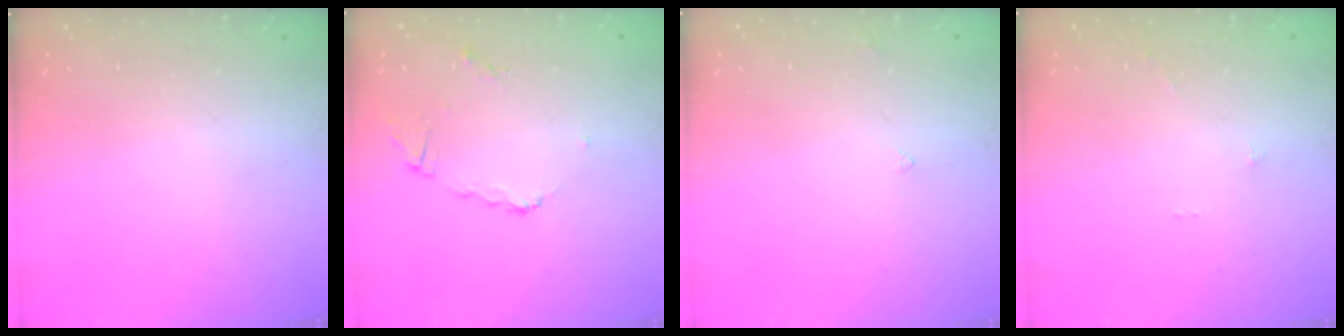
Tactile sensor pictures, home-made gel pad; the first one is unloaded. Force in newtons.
{"total": 6.8, "press": 6.7, "slide": 0.5}
{"total": 2.7, "press": 2.6, "slide": 0.5}
{"total": 0.0}